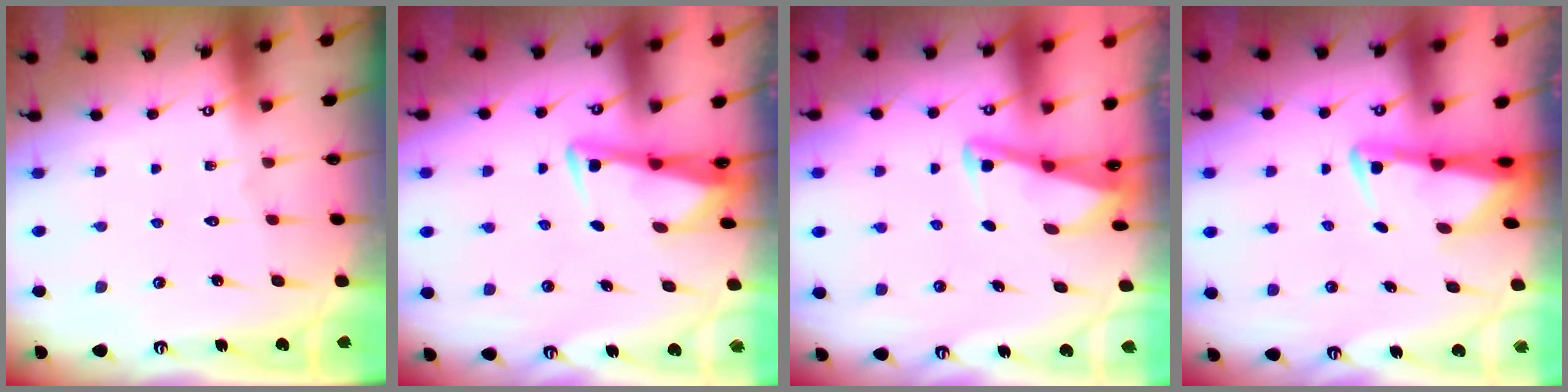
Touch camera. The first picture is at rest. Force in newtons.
{"total": 3.4, "press": 3.4, "slide": 0.4}
{"total": 2.8, "press": 2.8, "slide": 0.4}
{"total": 3.0, "press": 2.9, "slide": 0.6}